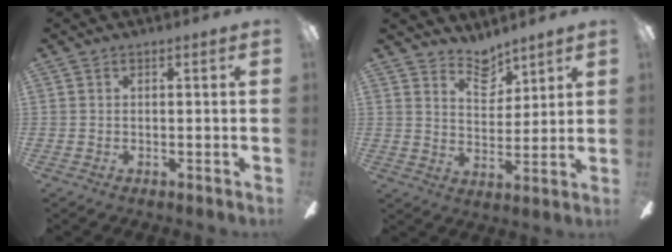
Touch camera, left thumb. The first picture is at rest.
{"total": 7.4, "force": [6.1, 3.3, 2.3], "torque": [-0.033, -0.035, 0.110]}